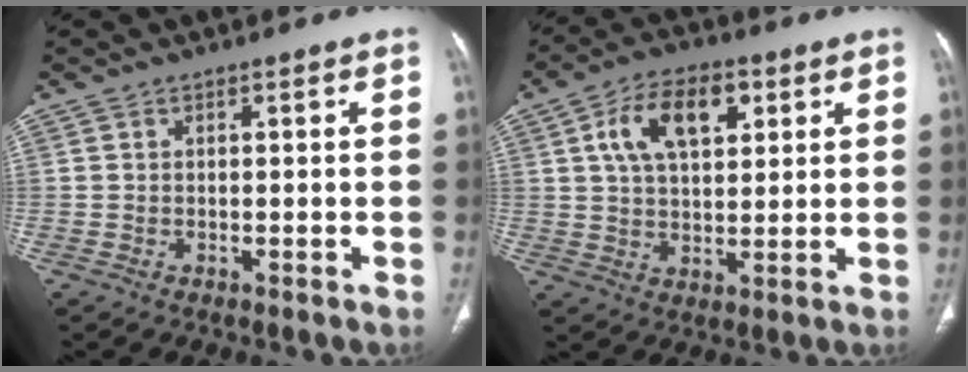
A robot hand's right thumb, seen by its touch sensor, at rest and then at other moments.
{"total": 12.2, "force": [4.4, 6.9, 9.1], "torque": [-0.139, 0.000, 0.075]}